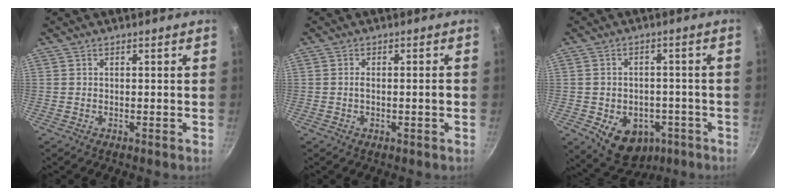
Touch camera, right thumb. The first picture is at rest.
{"total": 2.4, "force": [-0.4, 0.4, 2.3], "torque": [-0.038, 0.006, -0.010]}
{"total": 11.9, "force": [-4.3, 8.9, 6.7], "torque": [-0.064, 0.016, -0.047]}